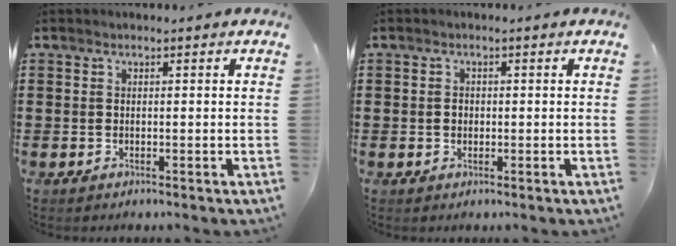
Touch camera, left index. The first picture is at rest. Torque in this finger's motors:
{"motor_torque": [0.51, 0.53, 0.29, 0.03]}